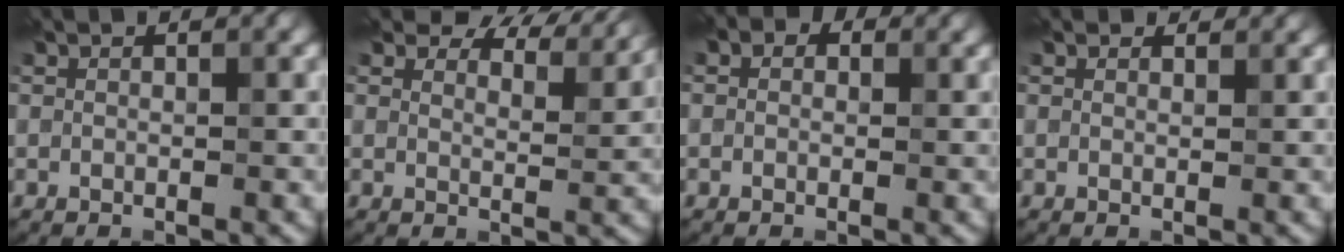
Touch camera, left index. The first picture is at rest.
{"total": 7.8, "force": [6.7, 2.6, 3.1], "torque": [-0.044, 0.005, 0.076]}
{"total": 3.2, "force": [1.3, 2.4, 1.7], "torque": [-0.006, 0.012, -0.024]}
{"total": 1.6, "force": [1.5, 0.5, 0.3], "torque": [-0.009, -0.003, 0.012]}